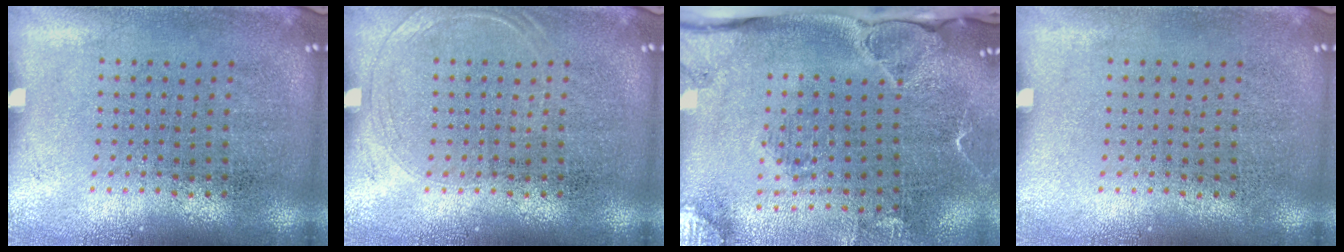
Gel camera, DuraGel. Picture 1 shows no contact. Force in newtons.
{"total": 1.1, "press": 1.0, "slide": 0.3}
{"total": 3.0, "press": 2.3, "slide": 1.9}
{"total": 0.0}